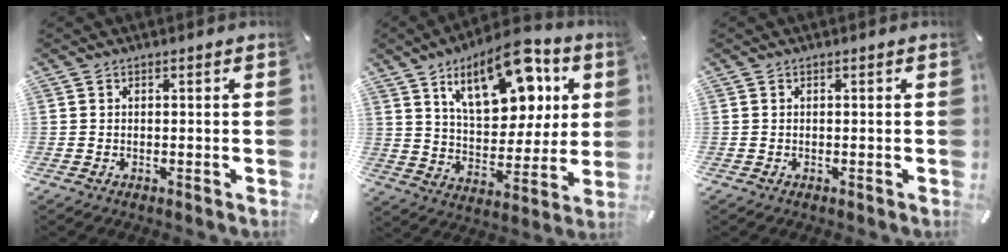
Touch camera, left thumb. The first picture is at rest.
{"total": 19.2, "force": [10.5, 10.3, 12.5], "torque": [-0.196, -0.038, 0.180]}
{"total": 0.0}